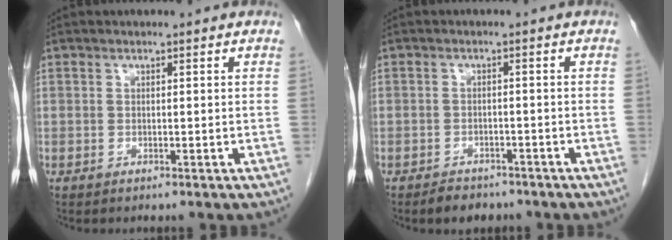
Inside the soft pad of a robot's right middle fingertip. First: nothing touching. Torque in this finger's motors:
{"motor_torque": [0.44, -0.30, -0.01, 0.01]}